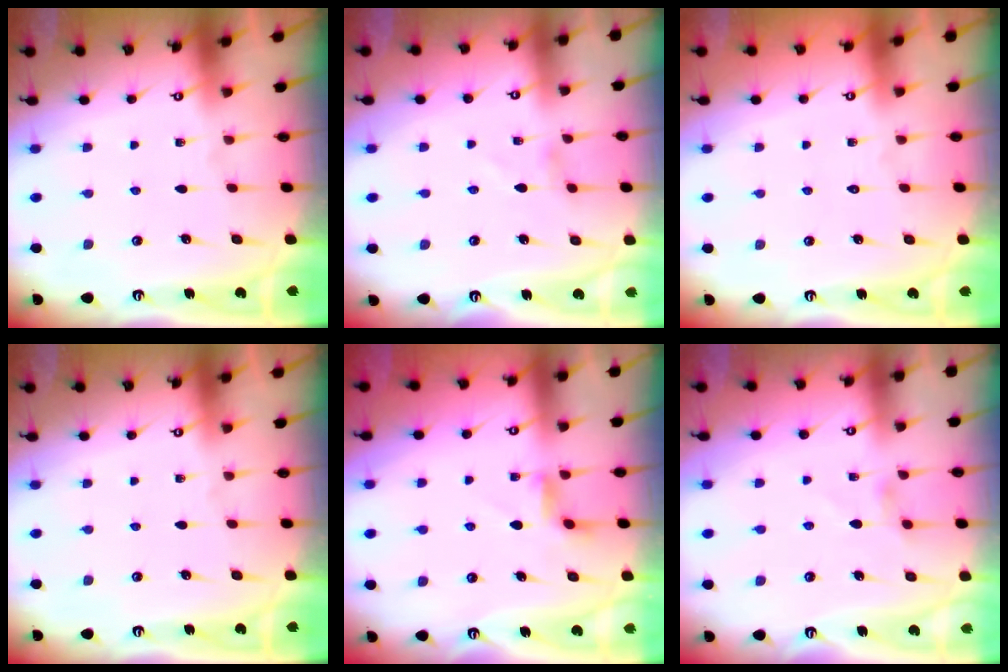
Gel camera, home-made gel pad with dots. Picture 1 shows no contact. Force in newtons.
{"total": 0.8, "press": 0.8, "slide": 0.3}
{"total": 1.7, "press": 1.7, "slide": 0.2}
{"total": 0.0}
{"total": 2.9, "press": 2.9, "slide": 0.4}
{"total": 1.8, "press": 1.8, "slide": 0.4}